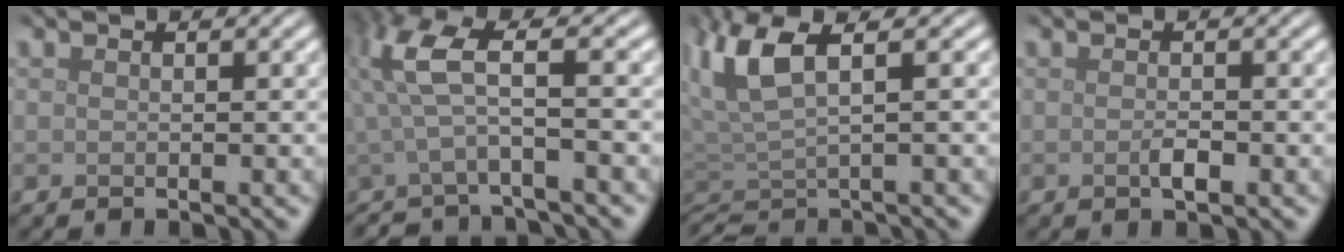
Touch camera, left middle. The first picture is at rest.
{"total": 4.7, "force": [-0.1, 1.1, 4.6], "torque": [-0.099, 0.001, -0.013]}
{"total": 4.8, "force": [1.4, 1.3, 4.4], "torque": [-0.092, 0.001, 0.022]}
{"total": 1.2, "force": [-0.4, 0.3, 1.1], "torque": [-0.021, -0.002, -0.007]}